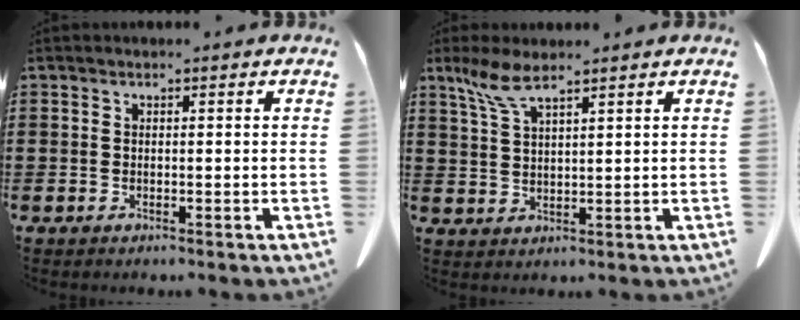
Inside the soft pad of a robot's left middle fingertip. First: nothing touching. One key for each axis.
{"total": 5.4, "fx": 3.6, "fy": 1.1, "fz": 3.8, "tx": -0.093, "ty": -0.001, "tz": 0.062}